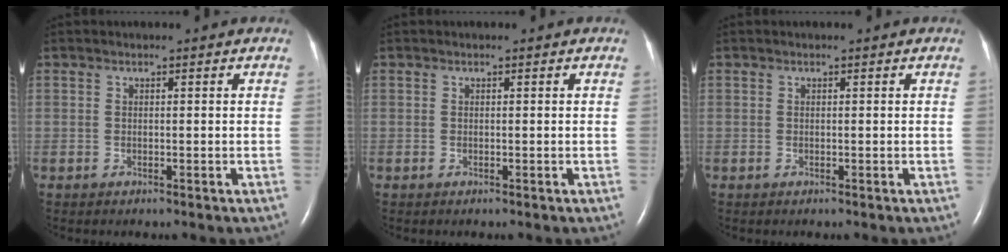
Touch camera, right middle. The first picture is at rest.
{"total": 0.0}
{"total": 0.0}